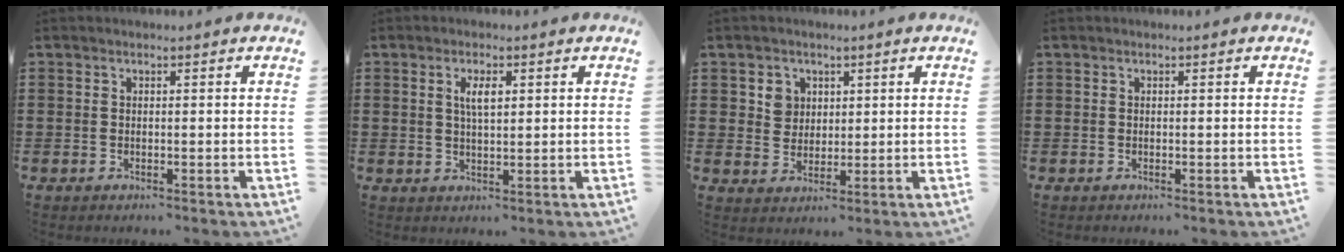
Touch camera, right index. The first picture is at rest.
{"total": 3.3, "force": [1.0, 1.1, 2.9], "torque": [-0.061, 0.006, 0.015]}
{"total": 3.5, "force": [1.5, 3.1, 0.8], "torque": [-0.023, 0.007, 0.026]}
{"total": 0.0}